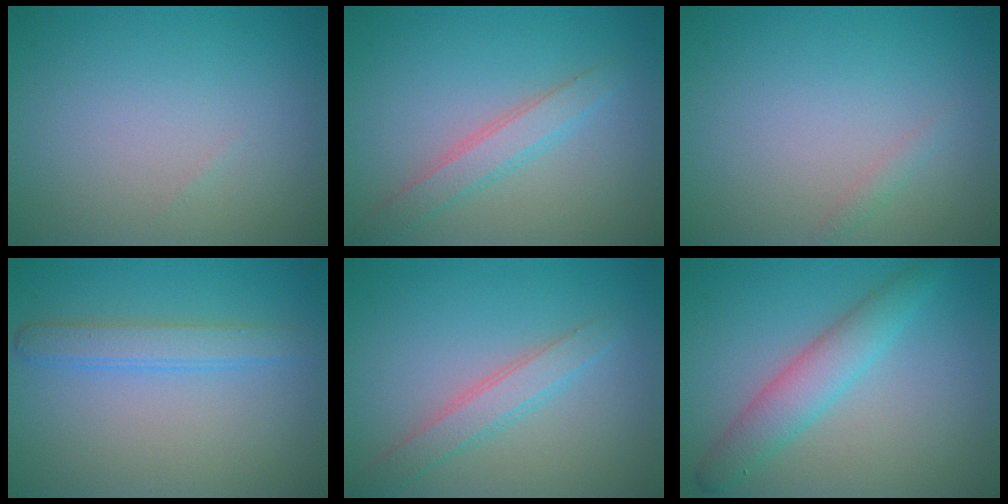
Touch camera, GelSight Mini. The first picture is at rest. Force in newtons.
{"total": 2.6, "press": 2.6, "slide": 0.1}
{"total": 0.7, "press": 0.7, "slide": 0.1}
{"total": 2.5, "press": 2.5, "slide": 0.1}
{"total": 2.6, "press": 2.6, "slide": 0.1}
{"total": 3.8, "press": 3.8, "slide": 0.1}